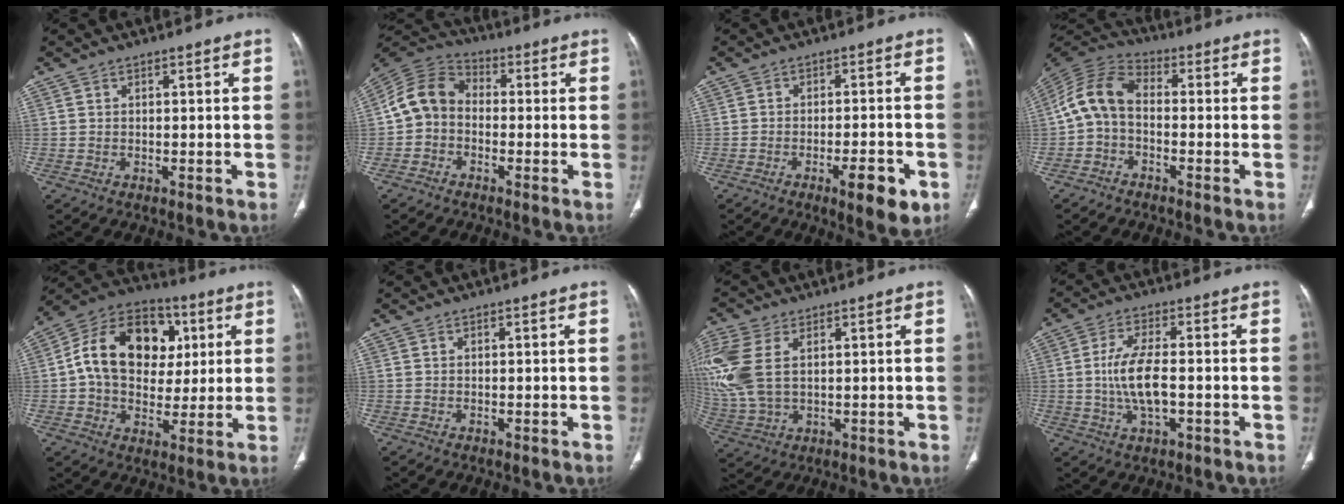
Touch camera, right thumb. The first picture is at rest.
{"total": 8.6, "force": [-1.3, 7.0, 4.8], "torque": [-0.084, 0.031, -0.043]}
{"total": 8.1, "force": [-3.7, 2.5, 6.7], "torque": [-0.087, 0.009, -0.049]}
{"total": 8.7, "force": [-1.2, 5.7, 6.4], "torque": [-0.124, 0.029, -0.041]}
{"total": 19.8, "force": [3.6, 14.6, 12.8], "torque": [-0.186, 0.017, 0.054]}
{"total": 0.0}
{"total": 14.0, "force": [3.6, 8.4, 10.6], "torque": [-0.280, 0.002, 0.078]}
{"total": 8.3, "force": [-0.8, 3.4, 7.6], "torque": [-0.156, 0.006, -0.016]}